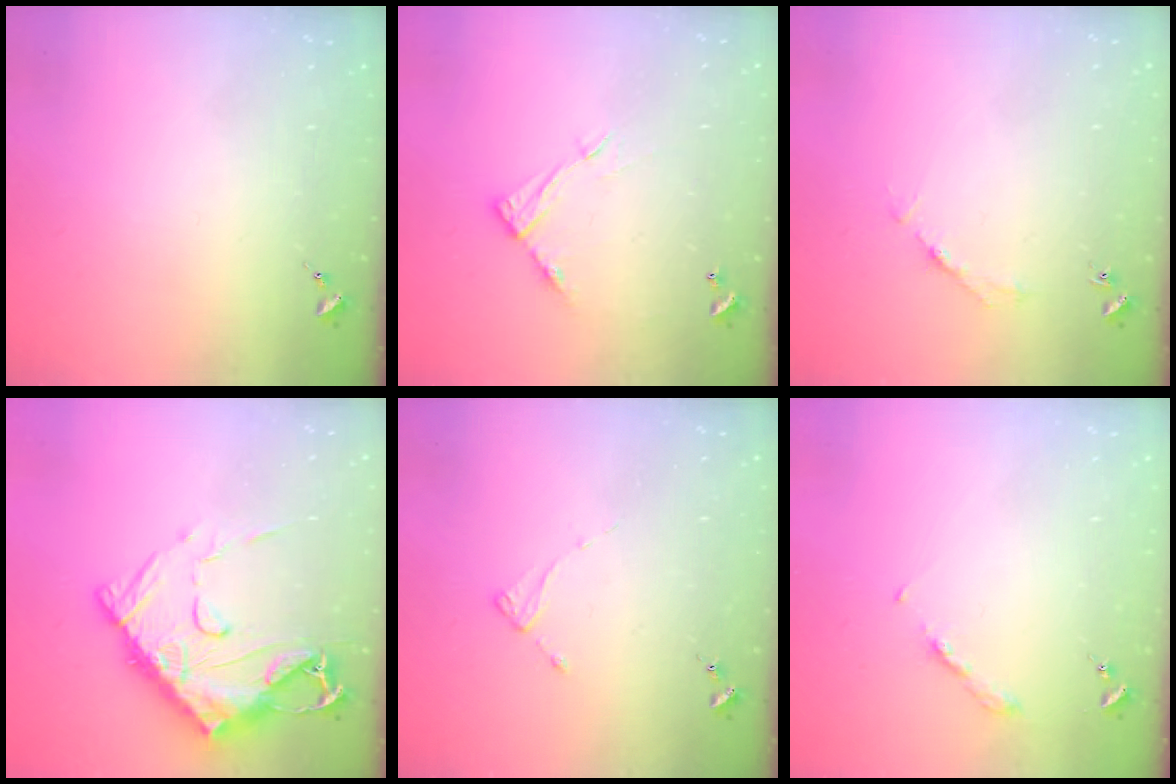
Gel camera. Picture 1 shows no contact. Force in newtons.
{"total": 10.0, "press": 10.0, "slide": 0.5}
{"total": 2.7, "press": 2.7, "slide": 0.4}
{"total": 19.3, "press": 19.2, "slide": 1.9}
{"total": 2.0, "press": 2.0, "slide": 0.3}
{"total": 3.5, "press": 3.5, "slide": 0.4}